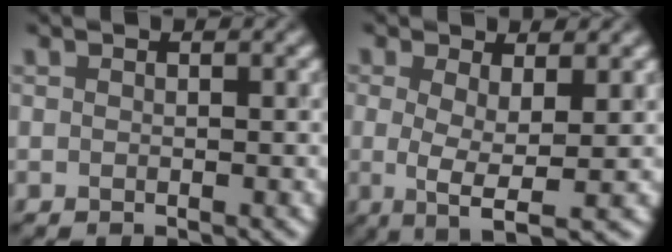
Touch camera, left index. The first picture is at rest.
{"total": 4.4, "force": [-0.5, 1.3, 4.2], "torque": [-0.071, -0.005, -0.006]}